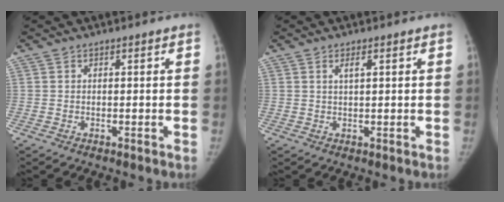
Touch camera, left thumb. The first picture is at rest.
{"total": 1.7, "force": [0.8, 0.4, 1.4], "torque": [-0.025, 0.000, 0.015]}